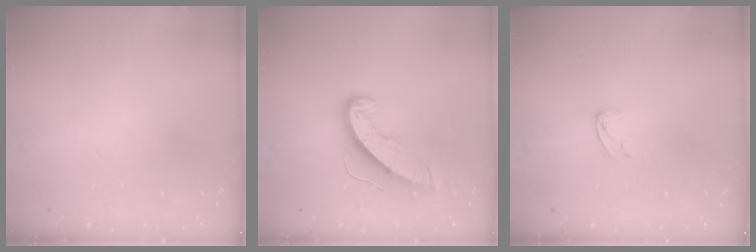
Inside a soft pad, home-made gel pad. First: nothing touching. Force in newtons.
{"total": 9.5, "press": 9.5, "slide": 0.3}
{"total": 3.1, "press": 3.1, "slide": 0.3}